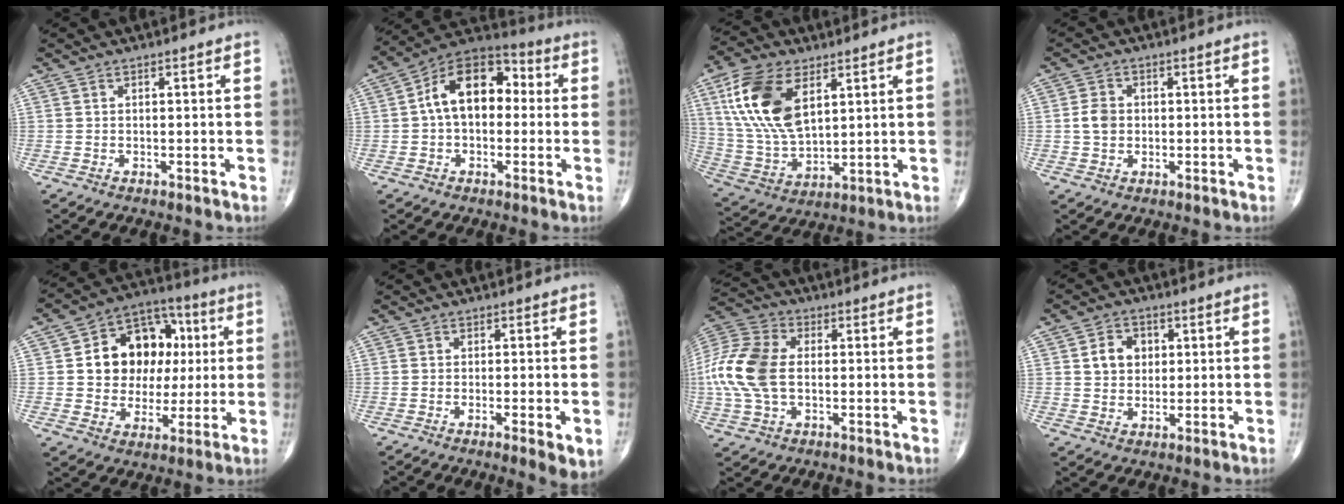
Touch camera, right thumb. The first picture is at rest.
{"total": 14.0, "force": [1.1, 8.9, 10.7], "torque": [-0.146, 0.042, 0.002]}
{"total": 17.2, "force": [6.5, 9.1, 13.0], "torque": [-0.250, -0.020, 0.131]}
{"total": 3.8, "force": [0.0, 3.1, 2.2], "torque": [-0.033, 0.004, -0.003]}
{"total": 16.8, "force": [2.6, 13.0, 10.3], "torque": [-0.108, 0.020, 0.043]}
{"total": 5.0, "force": [-1.6, 1.0, 4.6], "torque": [-0.071, -0.010, -0.024]}
{"total": 14.1, "force": [-0.3, 8.8, 11.0], "torque": [-0.249, 0.021, -0.009]}
{"total": 6.4, "force": [1.4, 5.2, 3.5], "torque": [-0.031, -0.002, 0.022]}